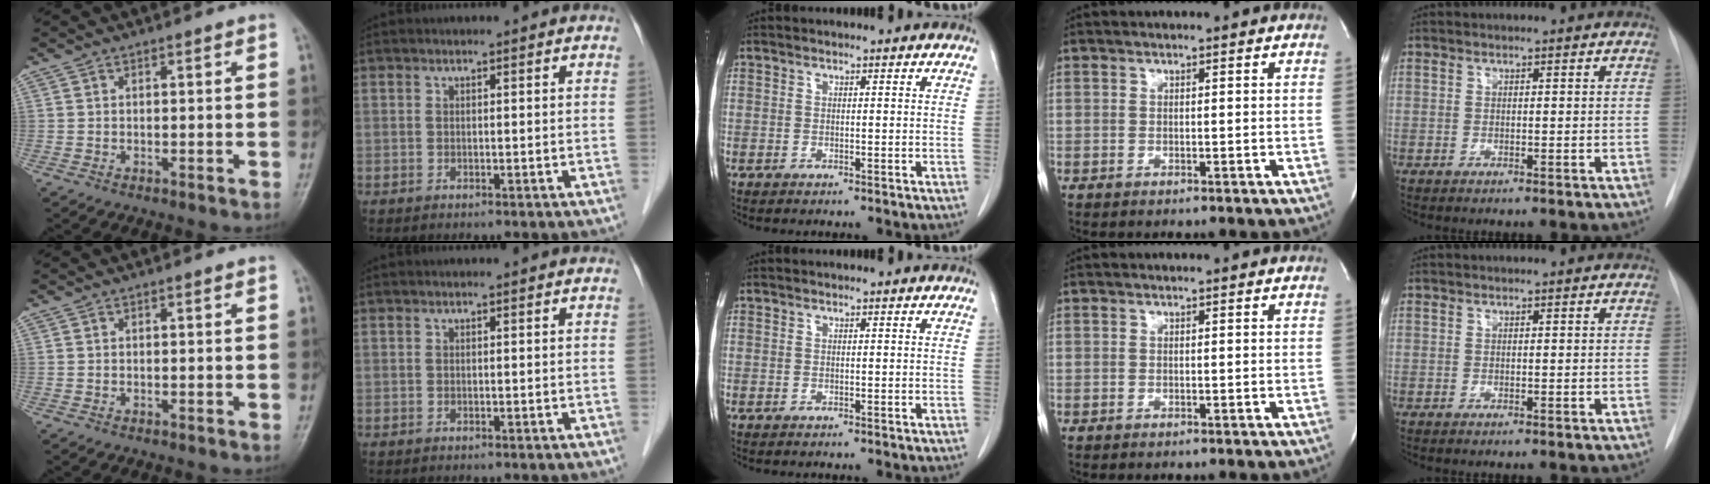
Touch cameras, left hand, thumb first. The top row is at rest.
{}